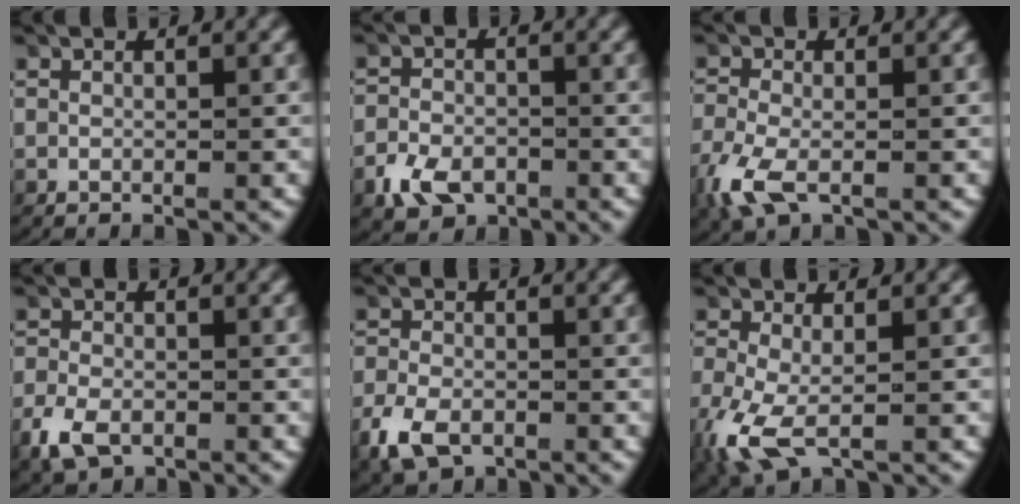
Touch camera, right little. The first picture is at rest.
{"total": 3.8, "force": [-2.4, 2.6, 1.4], "torque": [-0.031, -0.014, -0.039]}
{"total": 3.4, "force": [-1.8, 1.9, 2.1], "torque": [-0.068, -0.017, -0.025]}
{"total": 3.5, "force": [-2.1, 2.4, 1.6], "torque": [-0.048, -0.014, -0.030]}
{"total": 3.9, "force": [-2.3, 2.6, 1.8], "torque": [-0.051, -0.015, -0.034]}
{"total": 4.3, "force": [-1.7, 2.7, 2.9], "torque": [-0.096, -0.034, -0.014]}